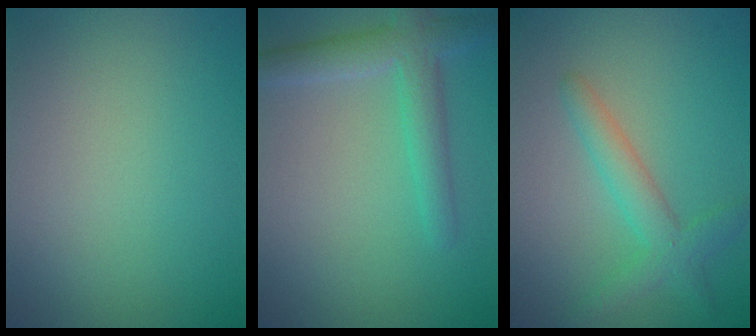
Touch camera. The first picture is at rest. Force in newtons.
{"total": 3.5, "press": 3.5, "slide": 0.2}
{"total": 2.8, "press": 2.8, "slide": 0.1}